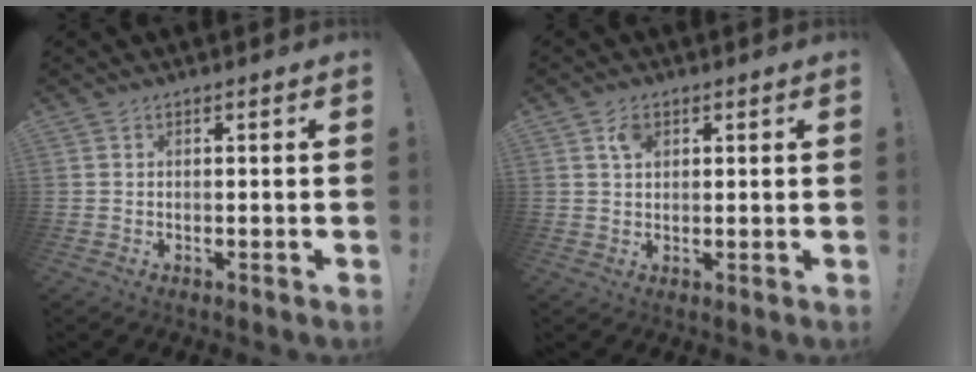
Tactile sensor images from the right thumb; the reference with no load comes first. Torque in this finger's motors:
{"motor_torque": [-0.07, 0.37, 0.42, 0.12, 0.00]}